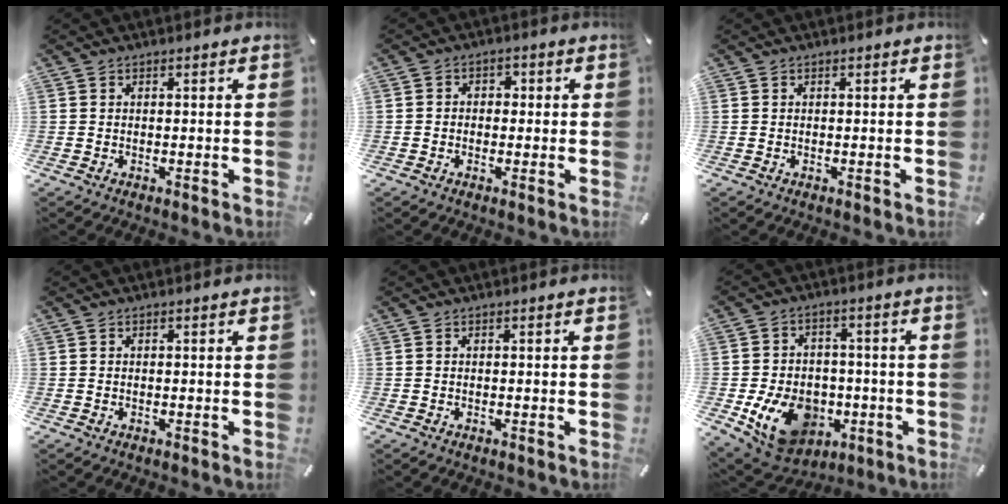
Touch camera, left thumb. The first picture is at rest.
{"total": 2.7, "force": [-1.1, 2.3, 1.0], "torque": [-0.019, 0.012, -0.024]}
{"total": 0.0}
{"total": 0.0}
{"total": 0.0}
{"total": 14.7, "force": [-4.5, 11.2, 8.3], "torque": [-0.152, 0.025, -0.068]}